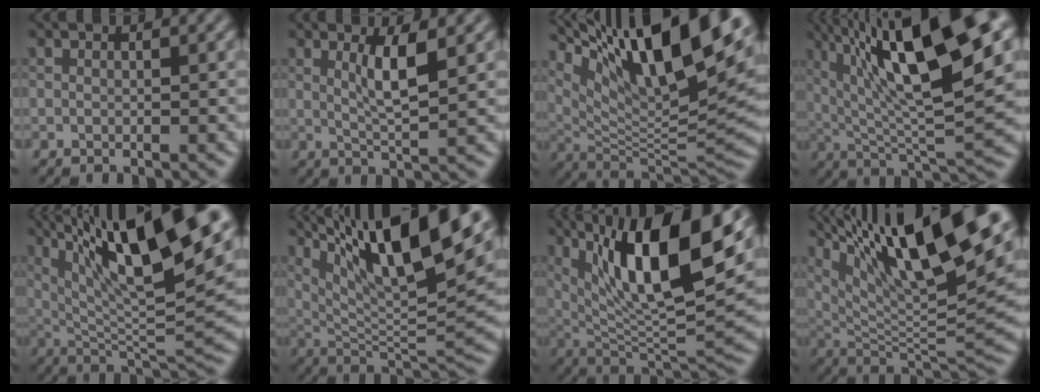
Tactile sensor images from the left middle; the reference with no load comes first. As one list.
[{"total": 3.4, "force": [1.2, 0.6, 3.1], "torque": [-0.057, -0.004, 0.023]}, {"total": 15.6, "force": [8.1, 4.3, 12.7], "torque": [-0.219, 0.011, 0.151]}, {"total": 16.0, "force": [6.3, 4.0, 14.2], "torque": [-0.231, 0.021, 0.107]}, {"total": 14.7, "force": [6.8, 3.3, 12.6], "torque": [-0.212, 0.014, 0.122]}, {"total": 14.2, "force": [7.2, 3.0, 11.9], "torque": [-0.201, 0.011, 0.134]}, {"total": 13.0, "force": [5.5, 3.2, 11.4], "torque": [-0.191, -0.001, 0.101]}, {"total": 16.6, "force": [8.4, 4.2, 13.7], "torque": [-0.238, 0.010, 0.156]}]